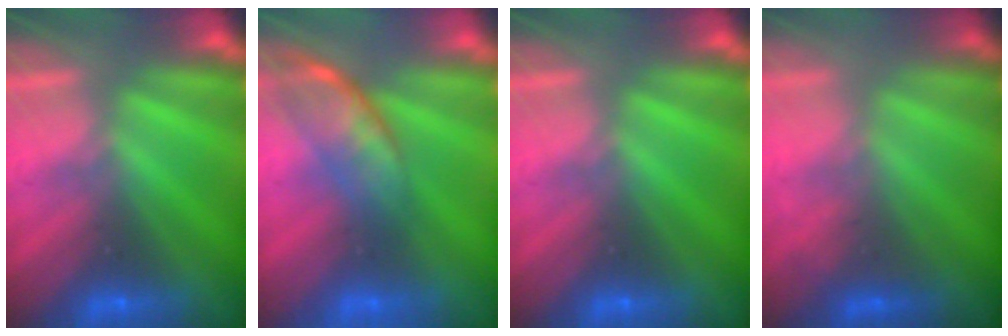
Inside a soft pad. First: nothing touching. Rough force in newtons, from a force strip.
{"total": 2.7}
{"total": 0.0}
{"total": 1.9}